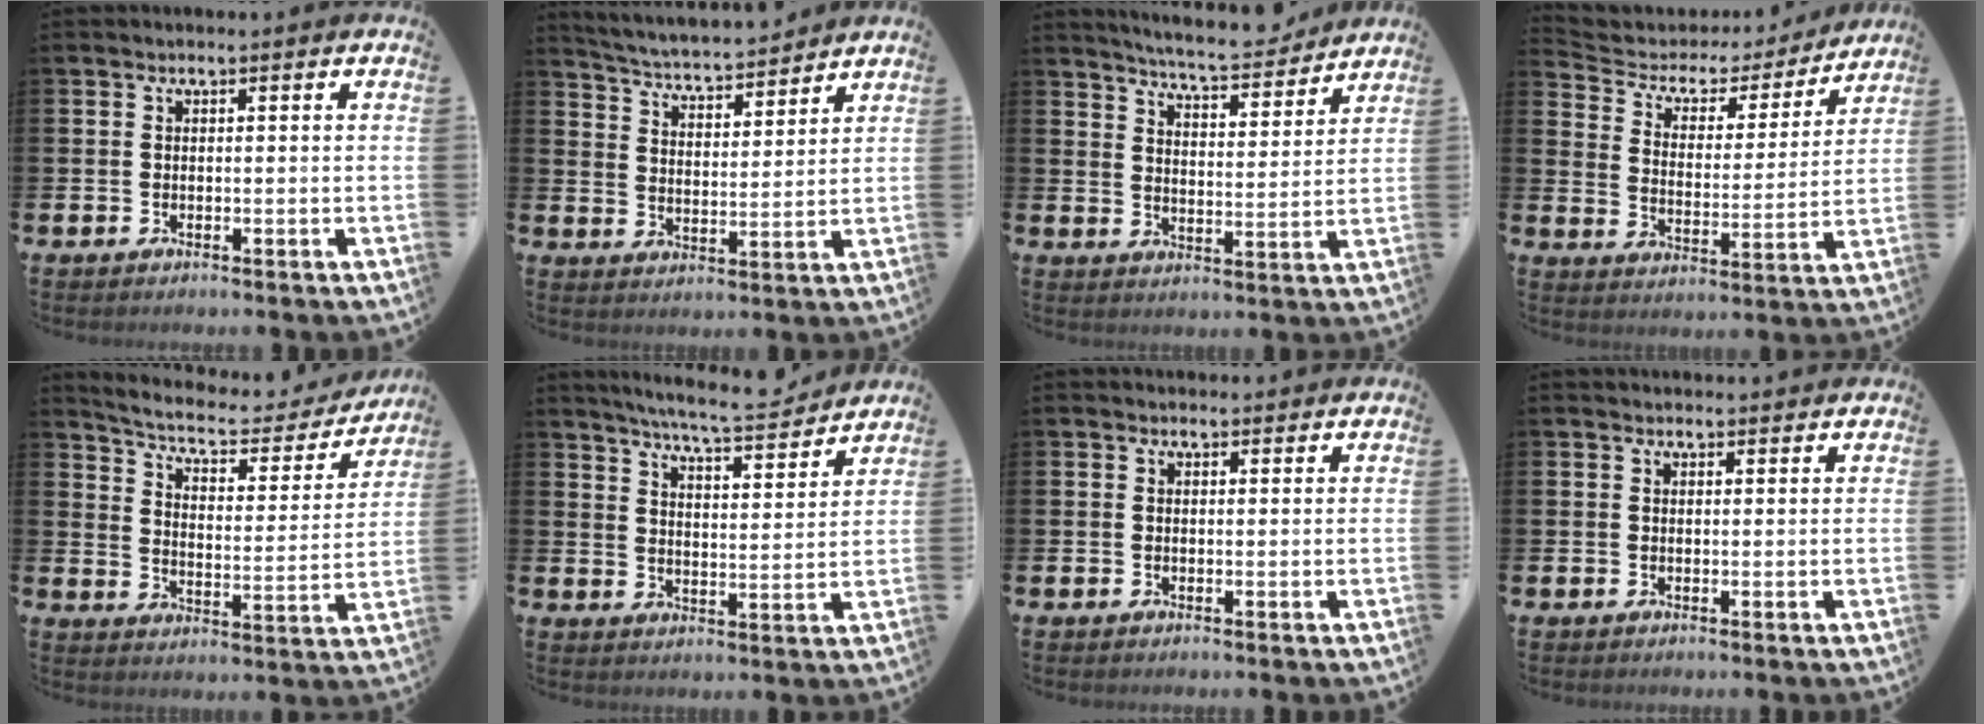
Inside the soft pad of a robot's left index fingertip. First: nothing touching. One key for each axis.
{"total": 4.7, "fx": 4.7, "fy": 0.4, "fz": 0.6, "tx": -0.036, "ty": -0.039, "tz": 0.078}
{"total": 6.7, "fx": 6.5, "fy": 0.5, "fz": 1.4, "tx": -0.039, "ty": -0.045, "tz": 0.112}
{"total": 4.9, "fx": 3.9, "fy": 2.6, "fz": 1.2, "tx": -0.055, "ty": -0.026, "tz": 0.059}
{"total": 6.7, "fx": 5.9, "fy": 2.0, "fz": 2.5, "tx": -0.077, "ty": -0.039, "tz": 0.095}
{"total": 7.3, "fx": 6.9, "fy": 0.2, "fz": 2.2, "tx": -0.053, "ty": -0.045, "tz": 0.120}
{"total": 1.0, "fx": 0.9, "fy": 0.4, "fz": 0.1, "tx": 0.006, "ty": 0.001, "tz": 0.016}
{"total": 1.3, "fx": 1.3, "fy": 0.2, "fz": 0.0, "tx": 0.006, "ty": -0.003, "tz": 0.023}